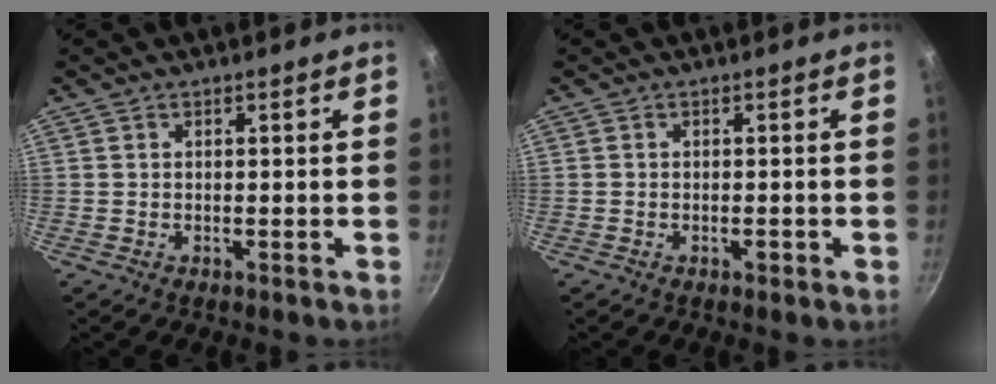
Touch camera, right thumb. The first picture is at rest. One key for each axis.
{"total": 1.1, "fx": -0.5, "fy": 0.5, "fz": 0.8, "tx": -0.013, "ty": 0.003, "tz": -0.009}